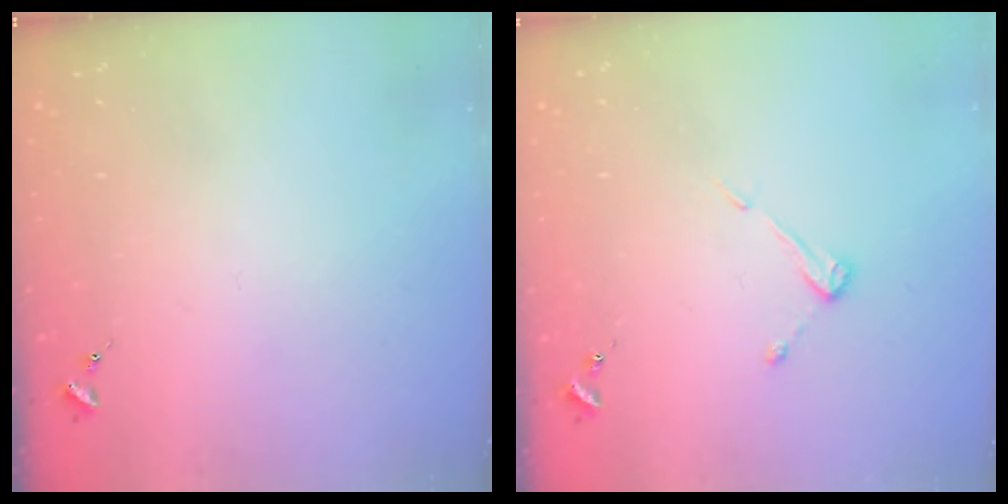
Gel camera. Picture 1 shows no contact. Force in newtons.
{"total": 4.2, "press": 4.2, "slide": 0.3}